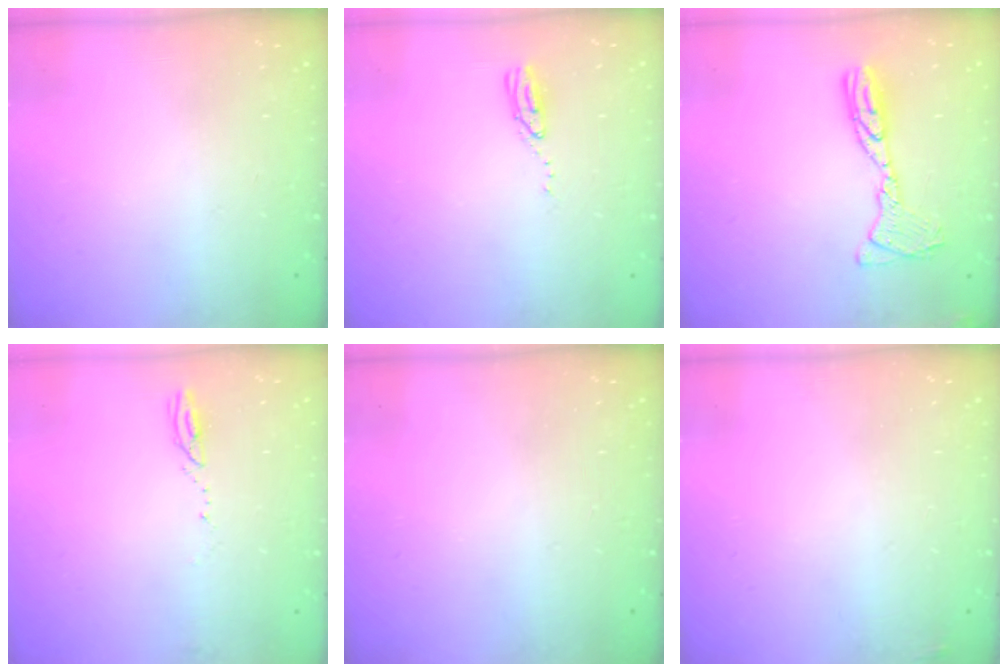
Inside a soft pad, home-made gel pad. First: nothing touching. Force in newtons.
{"total": 3.8, "press": 3.8, "slide": 0.2}
{"total": 11.6, "press": 11.5, "slide": 1.2}
{"total": 2.5, "press": 2.5, "slide": 0.2}
{"total": 0.0}
{"total": 2.2, "press": 2.1, "slide": 0.7}